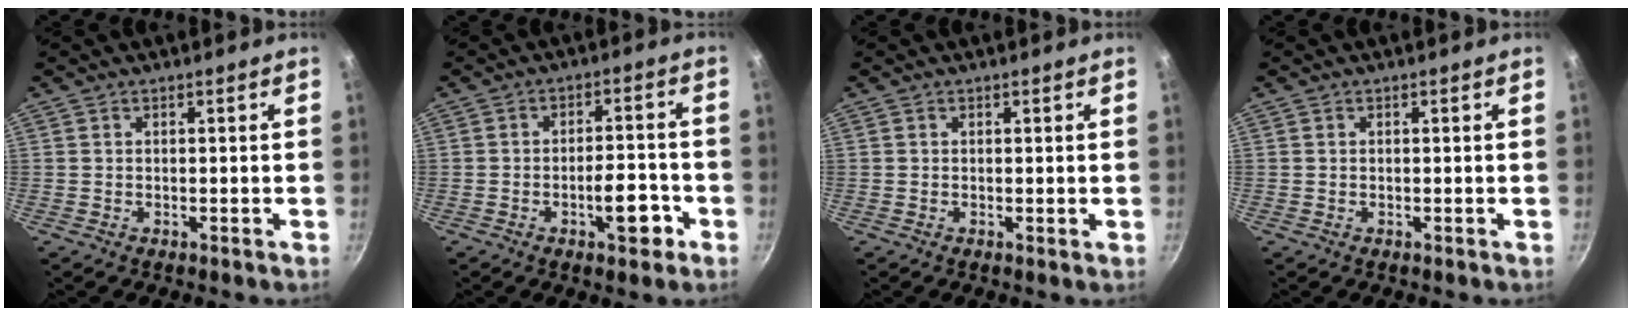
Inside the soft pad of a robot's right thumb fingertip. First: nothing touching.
{"total": 7.3, "force": [-3.1, 3.0, 5.8], "torque": [-0.062, 0.024, -0.046]}
{"total": 0.0}
{"total": 0.0}